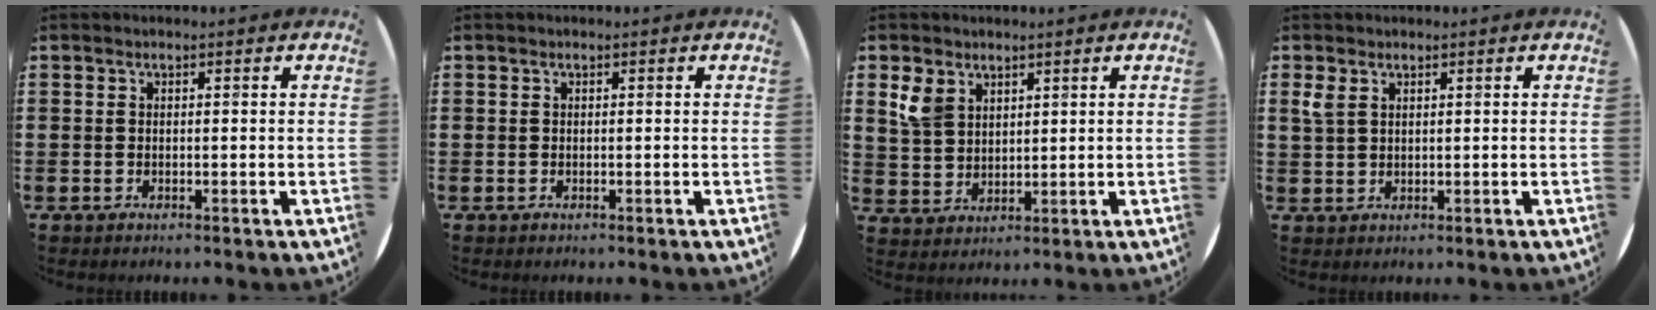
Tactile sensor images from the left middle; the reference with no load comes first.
{"total": 0.0}
{"total": 4.4, "force": [2.8, 3.0, 1.7], "torque": [-0.043, 0.010, 0.054]}
{"total": 2.0, "force": [1.3, 1.2, 1.0], "torque": [-0.024, 0.004, 0.026]}